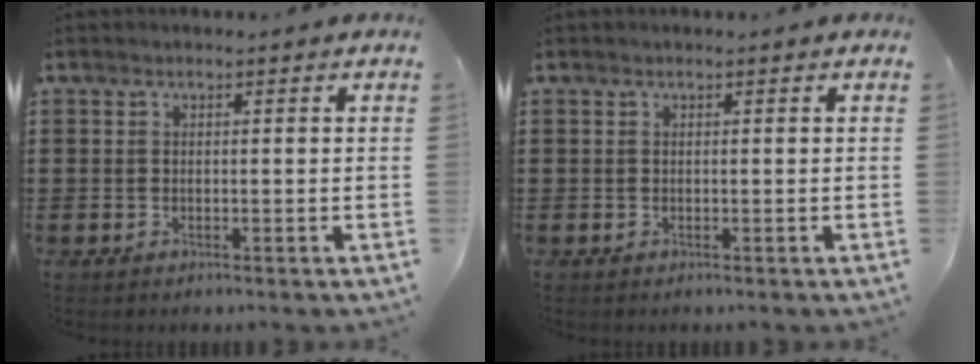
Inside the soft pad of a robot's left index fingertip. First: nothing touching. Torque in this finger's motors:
{"motor_torque": [0.03, -0.01, 0.00, 0.00]}